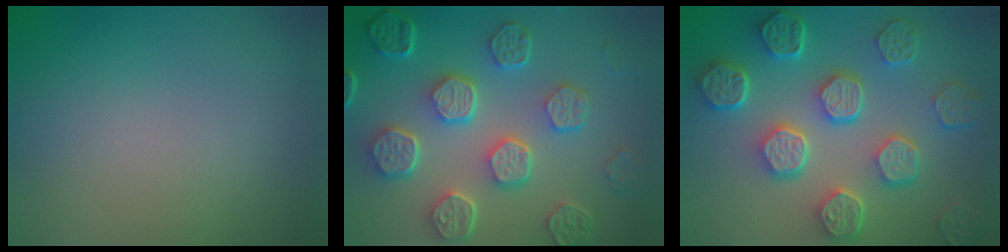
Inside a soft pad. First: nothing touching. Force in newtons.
{"total": 8.1, "press": 6.1, "slide": 5.4}
{"total": 8.3, "press": 6.4, "slide": 5.3}